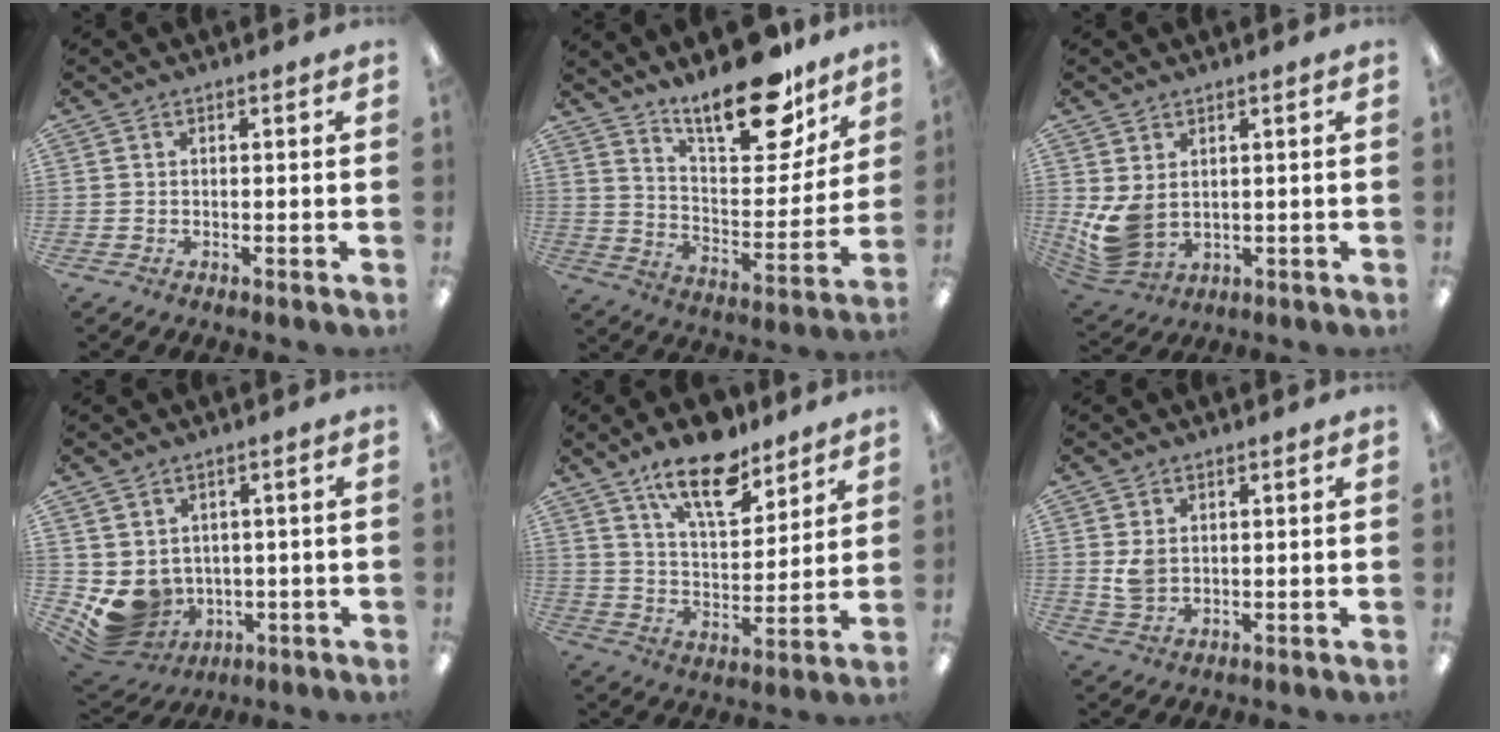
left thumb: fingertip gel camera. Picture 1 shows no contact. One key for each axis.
{"total": 21.6, "fx": 16.3, "fy": 7.8, "fz": 11.8, "tx": -0.175, "ty": -0.109, "tz": 0.274}
{"total": 8.0, "fx": 1.6, "fy": 5.6, "fz": 5.5, "tx": -0.128, "ty": -0.014, "tz": 0.033}
{"total": 7.2, "fx": -0.2, "fy": 6.8, "fz": 2.4, "tx": -0.066, "ty": -0.018, "tz": 0.006}
{"total": 15.3, "fx": 11.5, "fy": 5.8, "fz": 8.2, "tx": -0.133, "ty": -0.063, "tz": 0.199}
{"total": 4.1, "fx": 1.4, "fy": 2.9, "fz": 2.6, "tx": -0.044, "ty": 0.001, "tz": 0.027}